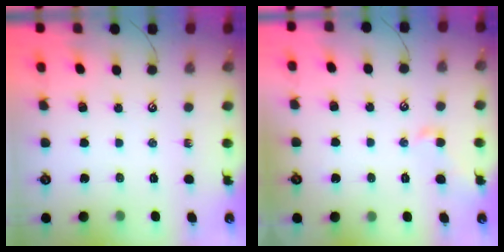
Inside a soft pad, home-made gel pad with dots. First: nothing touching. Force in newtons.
{"total": 1.0, "press": 0.9, "slide": 0.4}